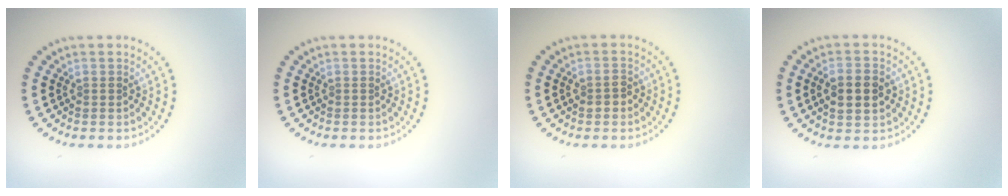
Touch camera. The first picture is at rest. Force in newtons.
{"total": 0.0}
{"total": 1.4, "press": 1.4, "slide": 0.3}
{"total": 3.2, "press": 3.2, "slide": 0.1}